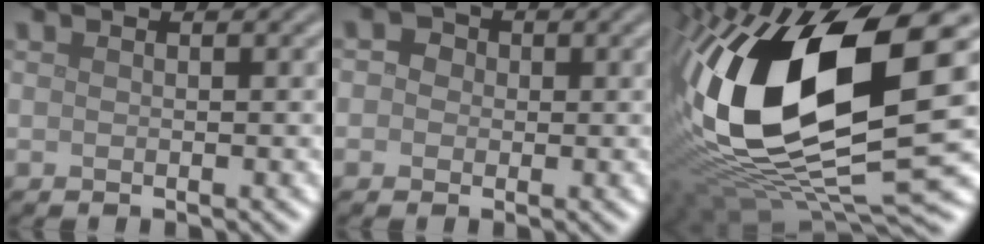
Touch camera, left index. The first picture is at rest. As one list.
[{"total": 2.3, "force": [0.4, 2.1, 0.9], "torque": [0.004, 0.006, -0.014]}, {"total": 18.0, "force": [2.0, 7.8, 16.1], "torque": [-0.324, 0.001, 0.035]}]